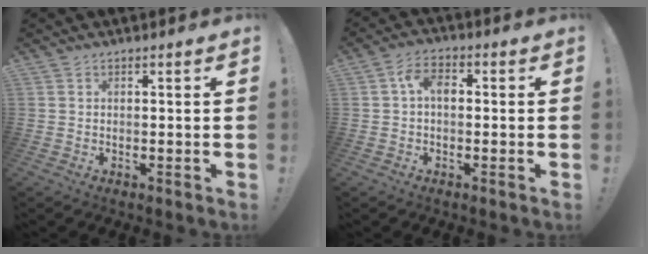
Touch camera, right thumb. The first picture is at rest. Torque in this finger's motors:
{"motor_torque": [0.41, 0.30, 0.49, -0.01, 0.00]}